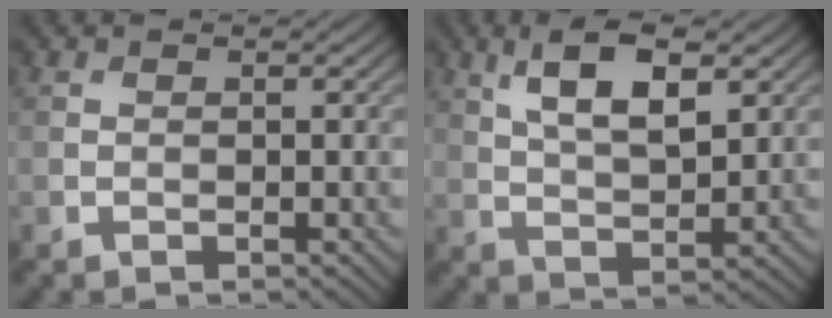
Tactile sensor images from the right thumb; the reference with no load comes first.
{"total": 8.0, "force": [3.7, 3.0, 6.5], "torque": [-0.125, 0.007, 0.069]}